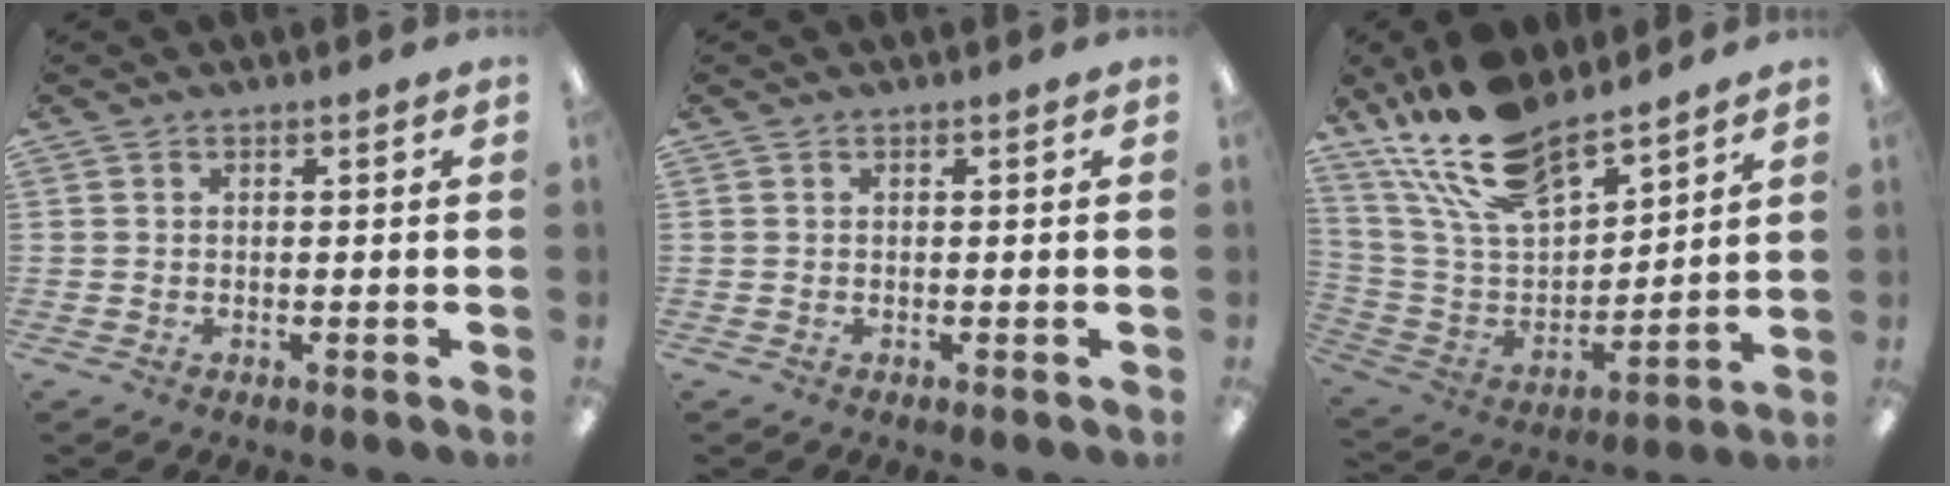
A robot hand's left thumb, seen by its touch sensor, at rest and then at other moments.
{"total": 0.0}
{"total": 19.2, "force": [15.6, 7.2, 8.7], "torque": [-0.197, -0.087, 0.286]}